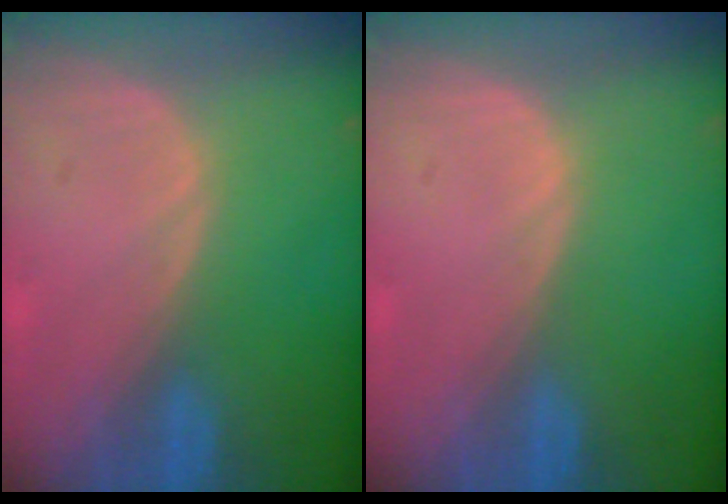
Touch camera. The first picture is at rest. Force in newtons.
{"total": 0.0}